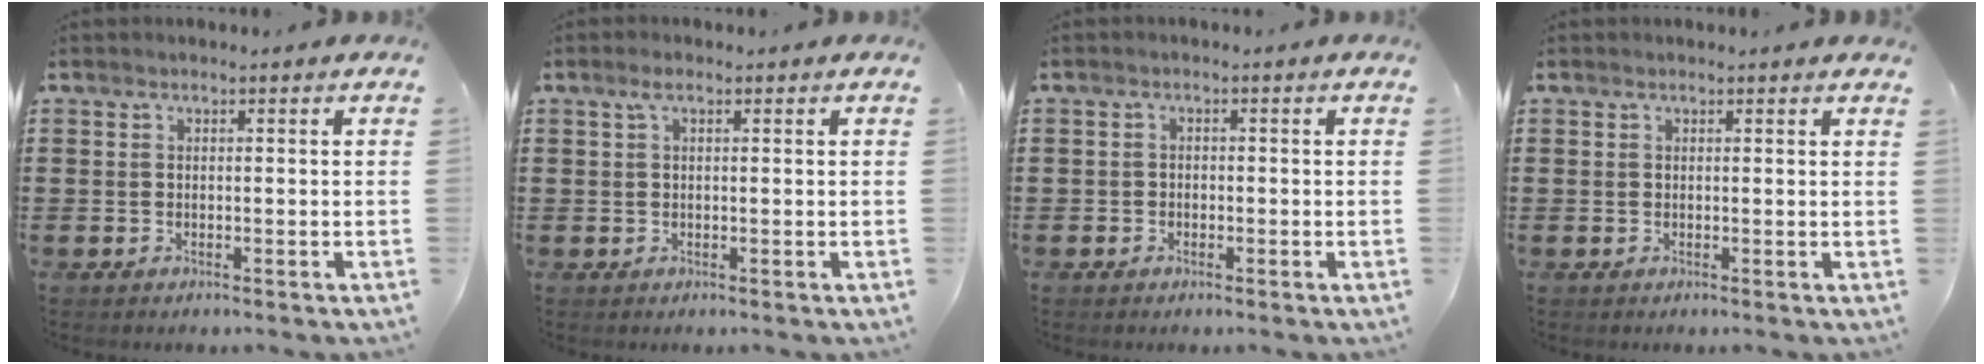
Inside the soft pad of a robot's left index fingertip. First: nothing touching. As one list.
[{"total": 1.5, "force": [0.5, 0.5, 1.3], "torque": [-0.027, 0.004, 0.009]}, {"total": 1.0, "force": [-0.6, 0.7, 0.1], "torque": [-0.006, 0.001, -0.014]}, {"total": 0.5, "force": [0.4, 0.0, 0.3], "torque": [-0.006, -0.001, 0.009]}]